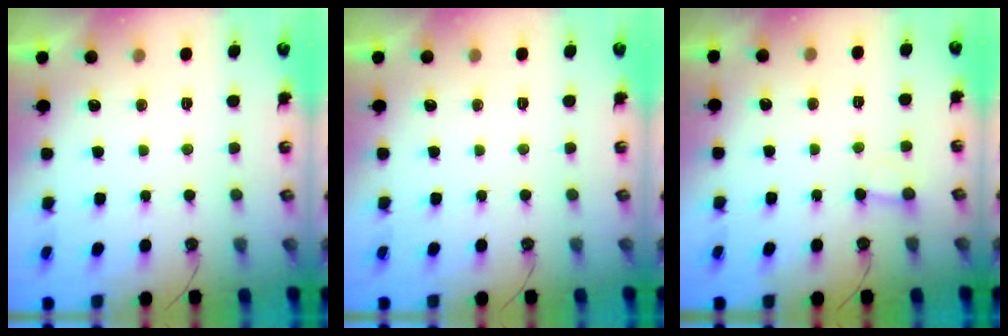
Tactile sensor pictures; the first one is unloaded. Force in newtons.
{"total": 0.0}
{"total": 4.1, "press": 4.0, "slide": 0.5}